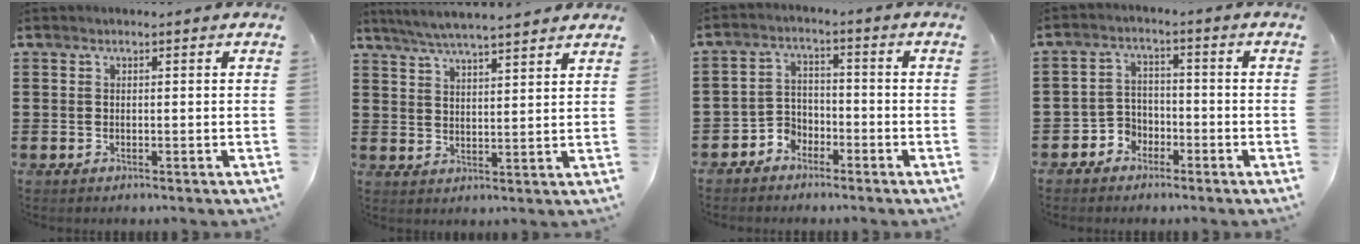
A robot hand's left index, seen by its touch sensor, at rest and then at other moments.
{"total": 5.0, "force": [4.6, 0.0, 1.8], "torque": [-0.050, -0.018, 0.082]}
{"total": 3.8, "force": [-3.2, 2.1, 0.2], "torque": [-0.015, 0.009, -0.068]}
{"total": 3.7, "force": [-2.7, 2.5, 0.4], "torque": [-0.019, 0.009, -0.059]}